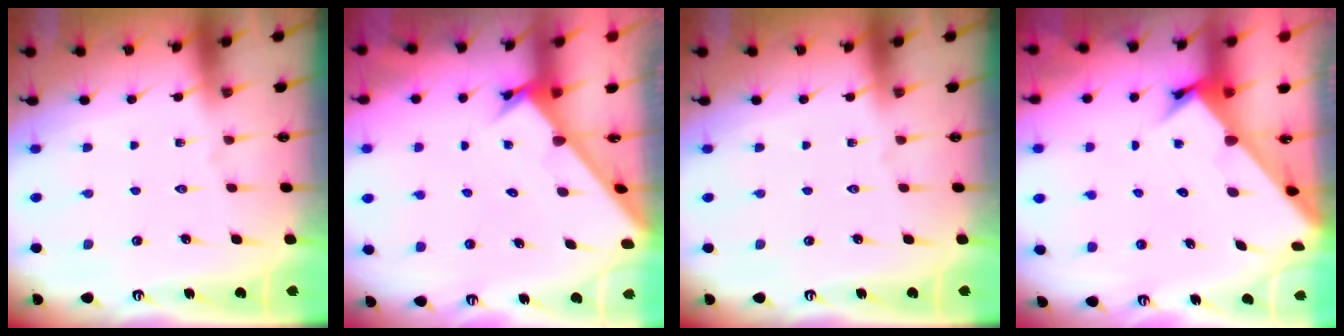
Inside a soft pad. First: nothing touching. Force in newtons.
{"total": 2.6, "press": 2.6, "slide": 0.2}
{"total": 0.0}
{"total": 2.6, "press": 2.6, "slide": 0.2}